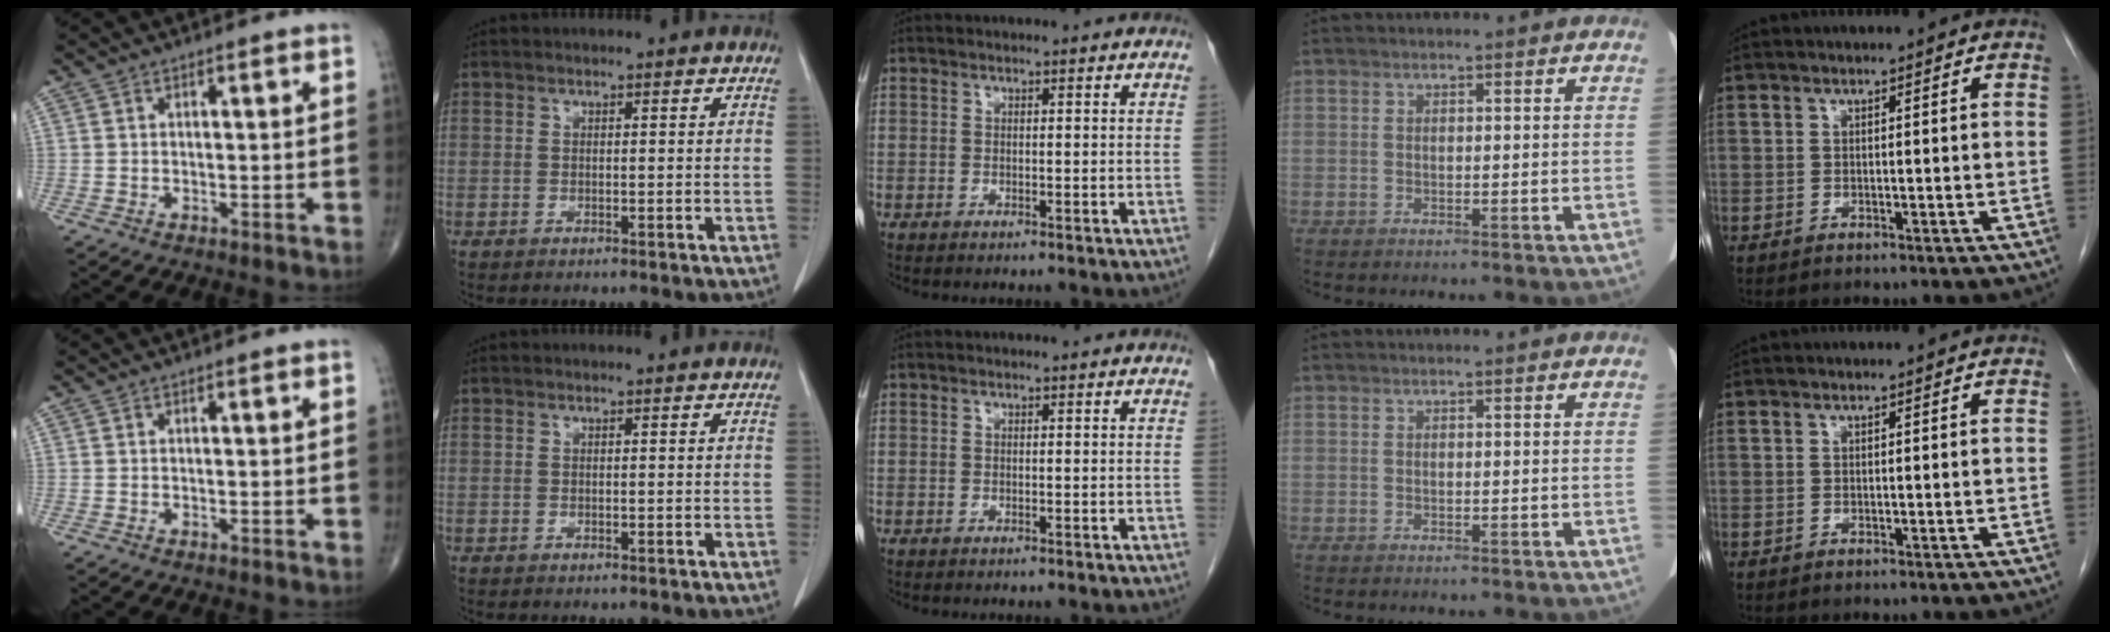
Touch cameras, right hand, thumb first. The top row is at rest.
{}